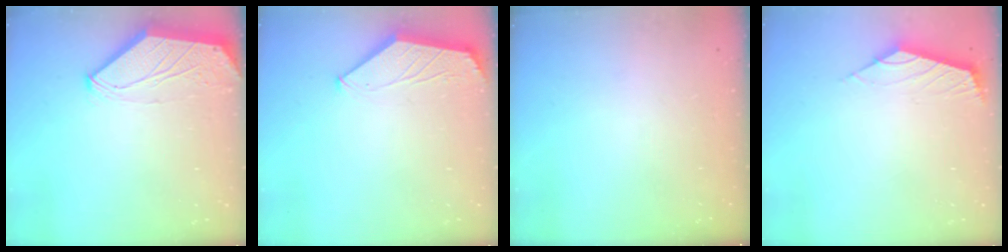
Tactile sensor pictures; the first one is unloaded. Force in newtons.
{"total": 1.5, "press": 1.5, "slide": 0.4}
{"total": 0.0}
{"total": 2.5, "press": 2.5, "slide": 0.6}